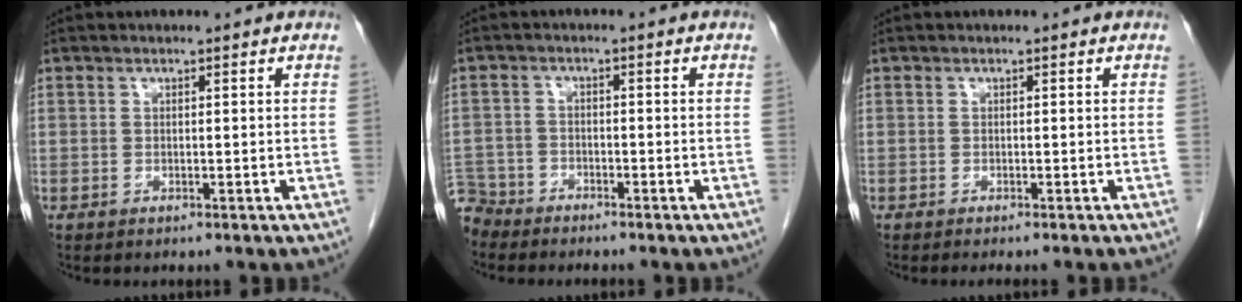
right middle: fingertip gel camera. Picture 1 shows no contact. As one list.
[{"total": 4.9, "force": [-4.6, 1.6, -0.6], "torque": [0.018, -0.006, -0.093]}, {"total": 2.1, "force": [-1.9, -0.2, 1.0], "torque": [-0.011, 0.002, -0.023]}]